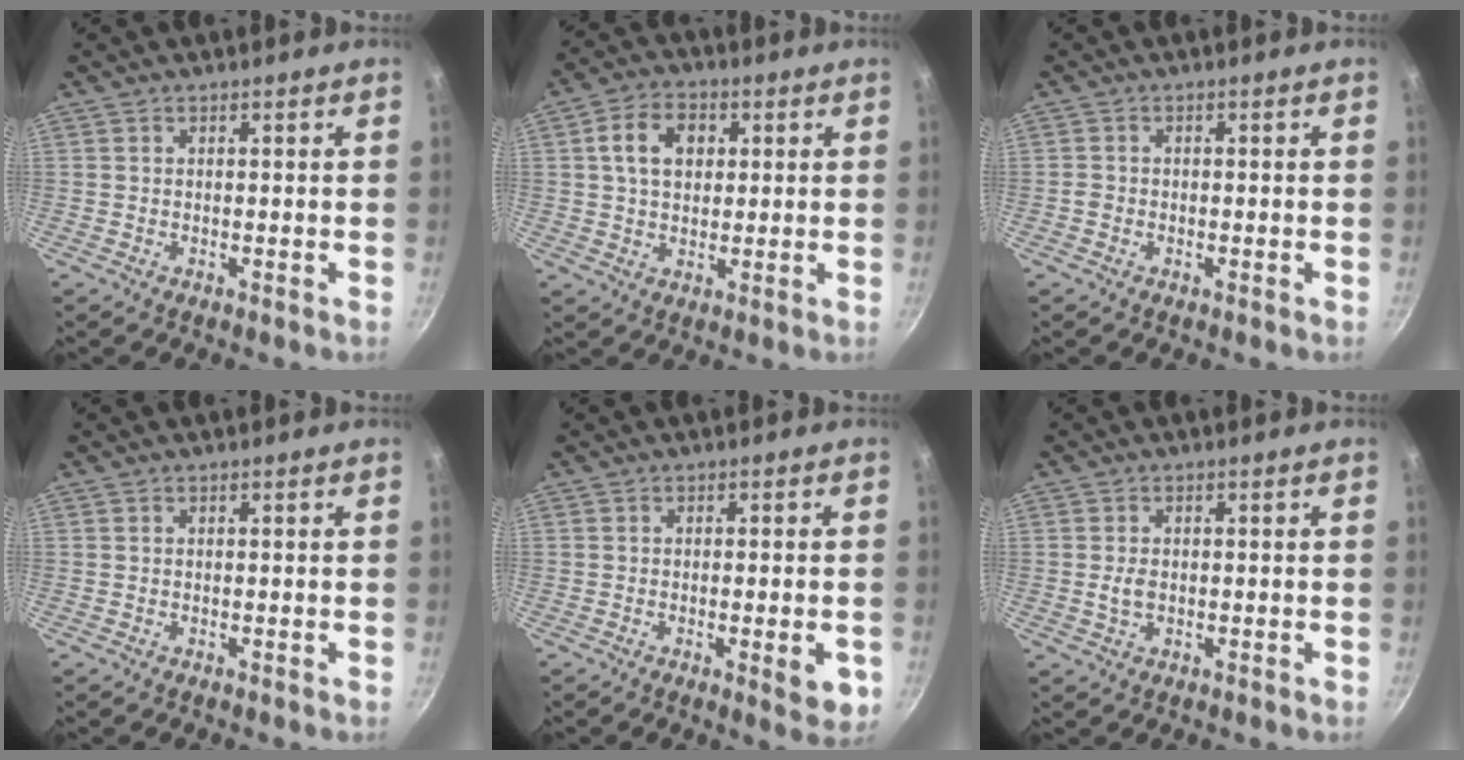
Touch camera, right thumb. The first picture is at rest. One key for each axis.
{"total": 8.4, "fx": 1.9, "fy": 6.1, "fz": 5.4, "tx": -0.076, "ty": 0.007, "tz": 0.028}
{"total": 1.1, "fx": -0.6, "fy": 0.9, "fz": 0.2, "tx": -0.008, "ty": 0.003, "tz": -0.014}
{"total": 0.0}
{"total": 5.6, "fx": -1.6, "fy": 1.6, "fz": 5.1, "tx": -0.061, "ty": -0.005, "tz": -0.022}
{"total": 2.5, "fx": -0.2, "fy": 1.7, "fz": 1.9, "tx": -0.031, "ty": 0.001, "tz": -0.003}